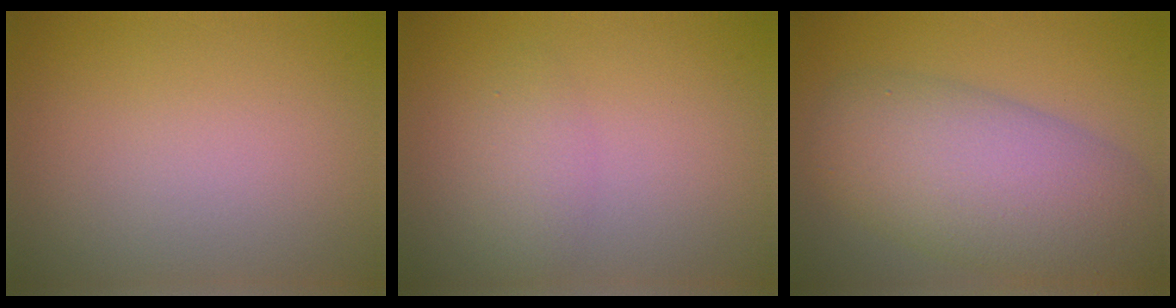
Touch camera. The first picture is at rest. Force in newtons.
{"total": 1.9, "press": 1.9, "slide": 0.1}
{"total": 9.5, "press": 9.5, "slide": 0.6}